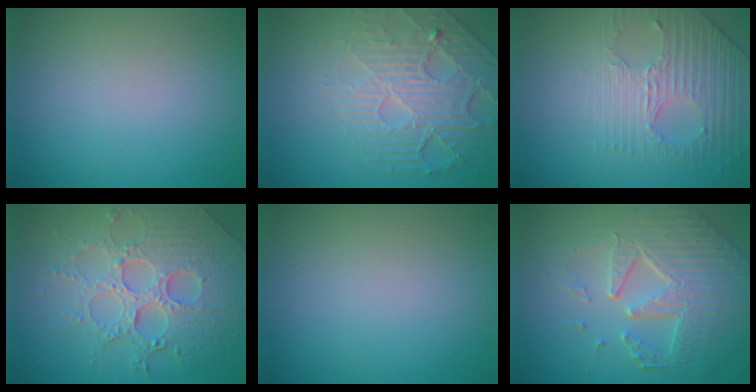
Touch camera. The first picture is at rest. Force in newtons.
{"total": 5.6, "press": 4.7, "slide": 3.0}
{"total": 4.3, "press": 2.9, "slide": 3.2}
{"total": 7.9, "press": 5.8, "slide": 5.4}
{"total": 0.0}
{"total": 8.5, "press": 5.9, "slide": 6.1}